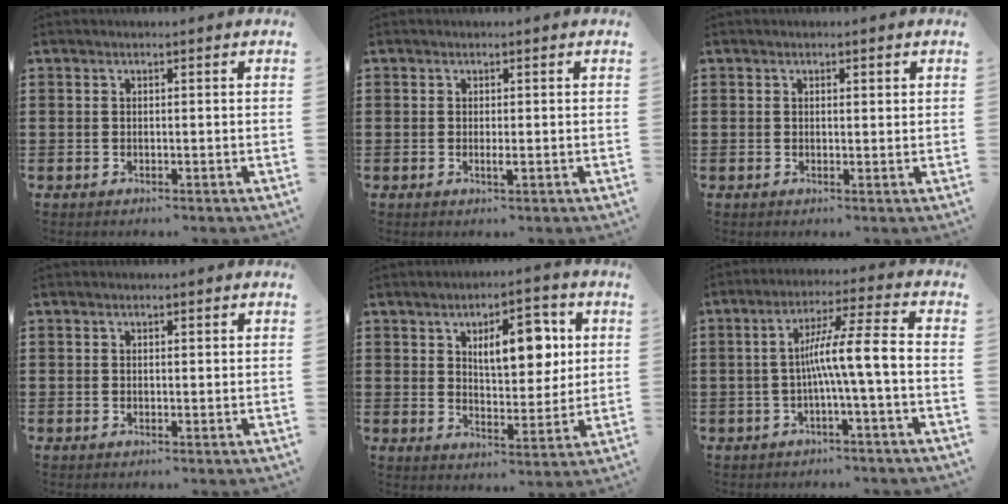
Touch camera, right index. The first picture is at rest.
{"total": 1.1, "force": [-0.1, 0.0, 1.1], "torque": [-0.020, -0.004, -0.002]}
{"total": 0.8, "force": [0.3, 0.3, 0.7], "torque": [-0.014, 0.003, 0.005]}
{"total": 0.6, "force": [0.2, 0.2, 0.5], "torque": [-0.010, 0.002, 0.004]}
{"total": 9.0, "force": [3.1, 4.2, 7.3], "torque": [-0.111, -0.003, 0.046]}
{"total": 8.2, "force": [-1.7, 0.0, 8.1], "torque": [-0.142, 0.001, -0.035]}